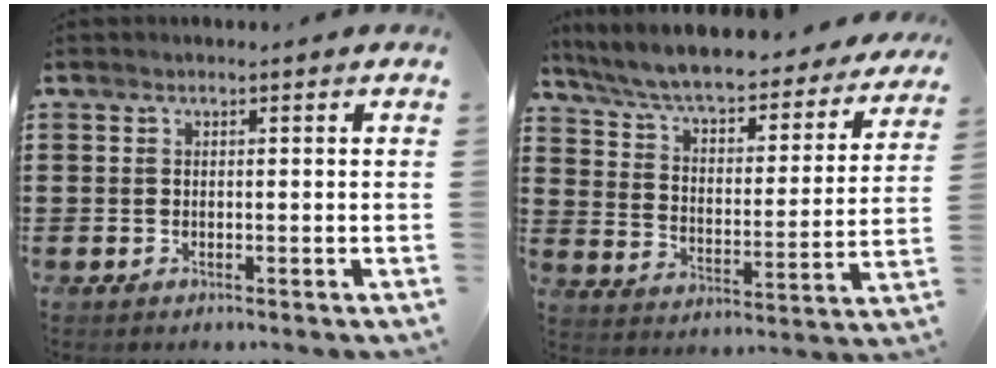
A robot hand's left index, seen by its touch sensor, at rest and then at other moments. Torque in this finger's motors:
{"motor_torque": [2.14, 0.00, 0.99, 0.21]}